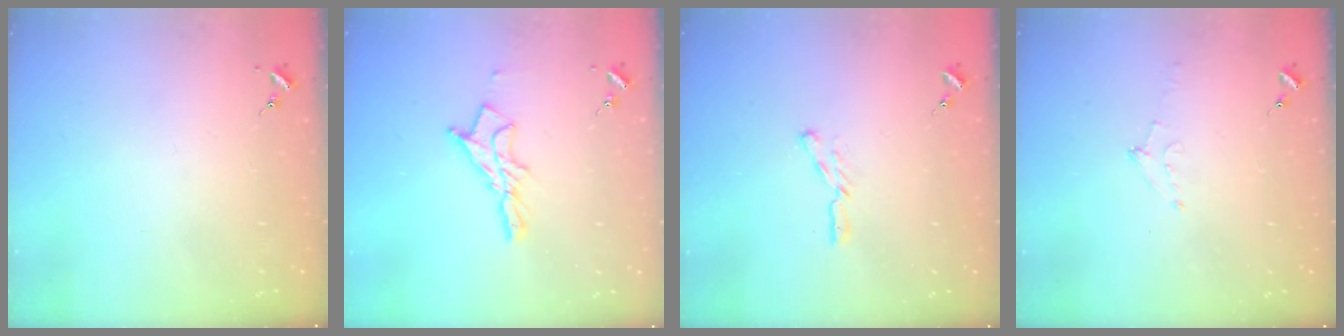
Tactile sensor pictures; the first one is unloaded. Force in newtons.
{"total": 11.1, "press": 11.1, "slide": 1.1}
{"total": 4.4, "press": 4.4, "slide": 0.2}
{"total": 6.8, "press": 6.7, "slide": 1.0}